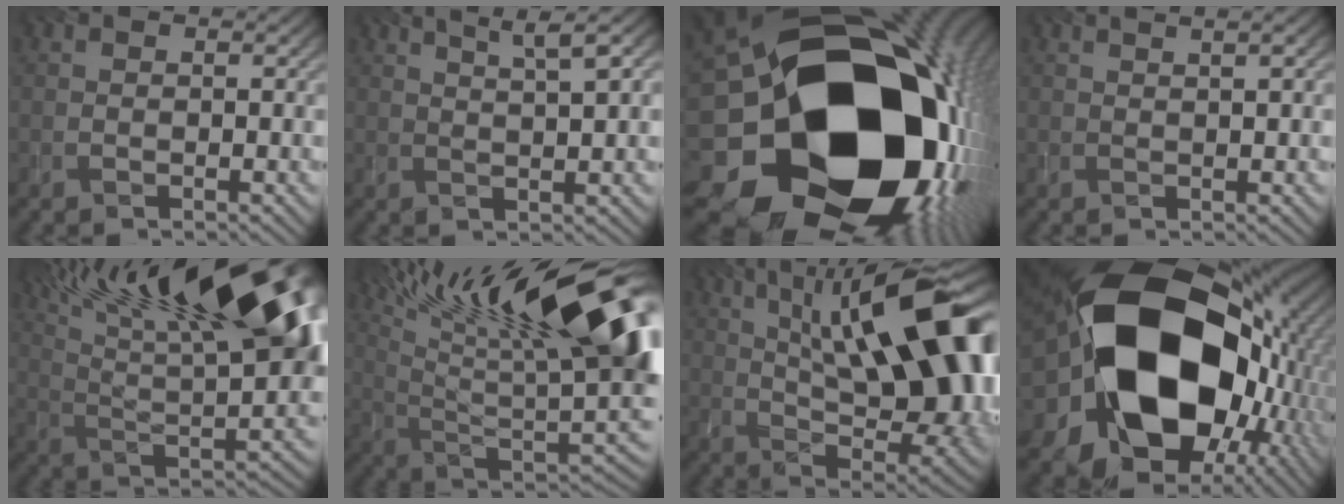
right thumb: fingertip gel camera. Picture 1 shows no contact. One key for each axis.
{"total": 4.4, "fx": 2.6, "fy": 0.0, "fz": 3.5, "tx": -0.068, "ty": 0.015, "tz": 0.054}
{"total": 24.9, "fx": -4.0, "fy": 19.5, "fz": 14.9, "tx": -0.255, "ty": -0.064, "tz": -0.101}
{"total": 1.4, "fx": 1.0, "fy": -0.4, "fz": 0.9, "tx": -0.012, "ty": 0.001, "tz": 0.020}
{"total": 22.1, "fx": 11.3, "fy": 7.9, "fz": 17.3, "tx": -0.256, "ty": 0.055, "tz": 0.176}
{"total": 20.5, "fx": 9.4, "fy": 5.7, "fz": 17.3, "tx": -0.262, "ty": 0.028, "tz": 0.167}
{"total": 19.5, "fx": 5.5, "fy": 7.6, "fz": 17.1, "tx": -0.258, "ty": 0.039, "tz": 0.085}
{"total": 24.3, "fx": -0.8, "fy": 17.9, "fz": 16.4, "tx": -0.347, "ty": -0.056, "tz": 0.003}